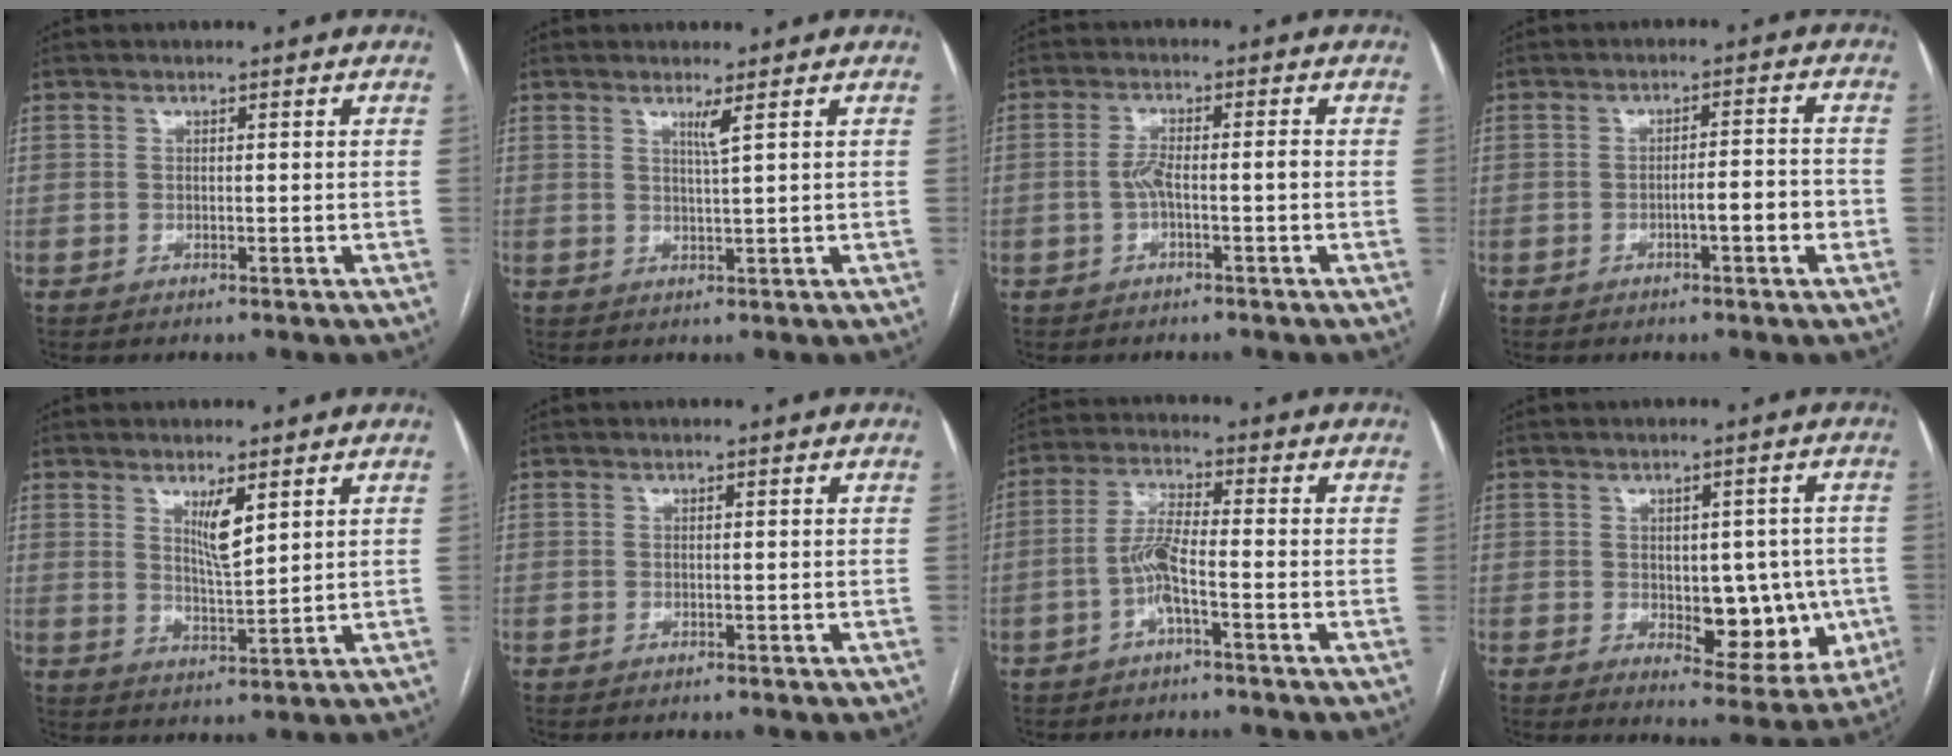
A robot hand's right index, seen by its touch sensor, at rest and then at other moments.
{"total": 1.9, "force": [1.1, -0.7, 1.4], "torque": [-0.030, -0.012, 0.023]}
{"total": 3.5, "force": [-0.9, 0.6, 3.3], "torque": [-0.063, 0.009, -0.015]}
{"total": 4.7, "force": [-1.8, 0.5, 4.3], "torque": [-0.061, 0.009, -0.026]}
{"total": 4.7, "force": [2.4, 0.6, 4.0], "torque": [-0.074, -0.012, 0.049]}
{"total": 0.0}
{"total": 5.4, "force": [-1.9, 0.5, 5.0], "torque": [-0.106, 0.011, -0.040]}
{"total": 10.3, "force": [-1.2, 5.2, 8.8], "torque": [-0.094, 0.005, 0.001]}